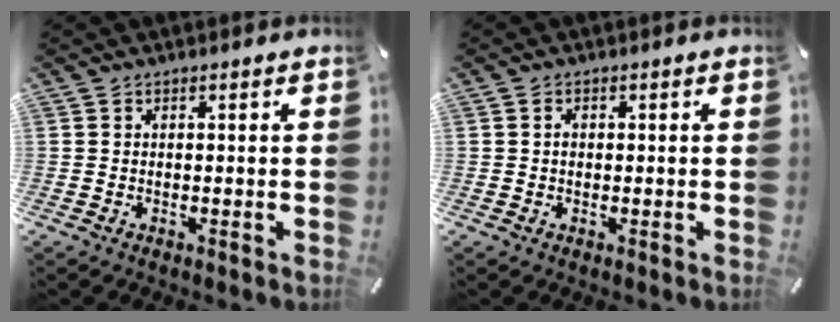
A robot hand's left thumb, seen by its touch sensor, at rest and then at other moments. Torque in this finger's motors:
{"motor_torque": [-0.05, -0.46, 0.01, 0.15, -0.05]}